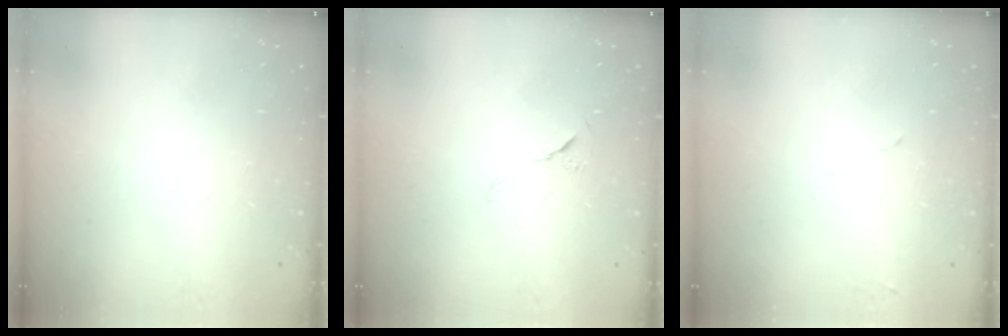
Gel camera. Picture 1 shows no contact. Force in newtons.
{"total": 5.8, "press": 5.4, "slide": 2.2}
{"total": 4.3, "press": 4.3, "slide": 0.7}